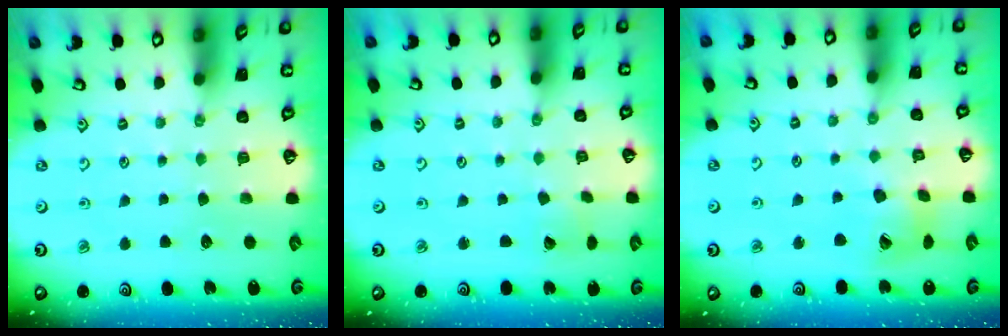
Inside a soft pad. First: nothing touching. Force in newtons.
{"total": 2.5, "press": 2.4, "slide": 0.3}
{"total": 12.7, "press": 12.6, "slide": 1.5}